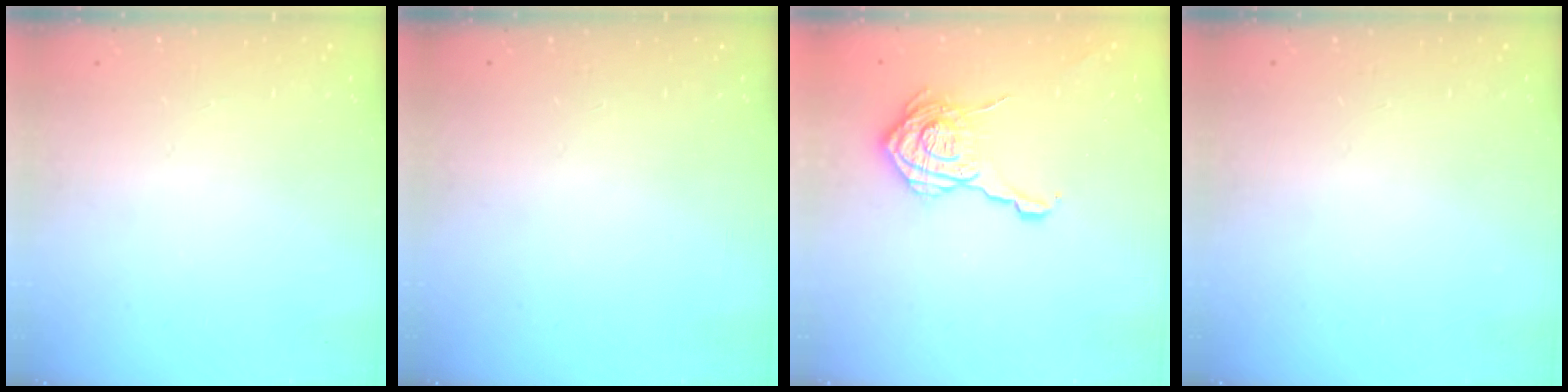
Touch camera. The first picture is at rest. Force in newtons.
{"total": 0.0}
{"total": 18.1, "press": 18.1, "slide": 0.8}
{"total": 0.0}